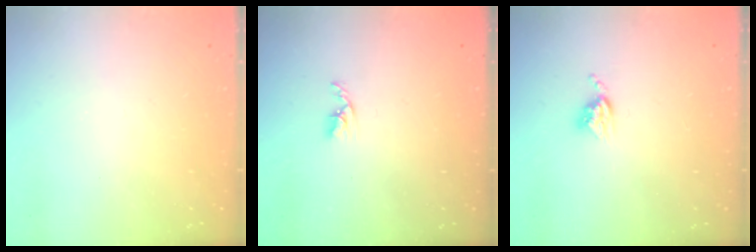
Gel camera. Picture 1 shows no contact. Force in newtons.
{"total": 3.3, "press": 3.2, "slide": 0.5}
{"total": 4.3, "press": 4.2, "slide": 0.5}